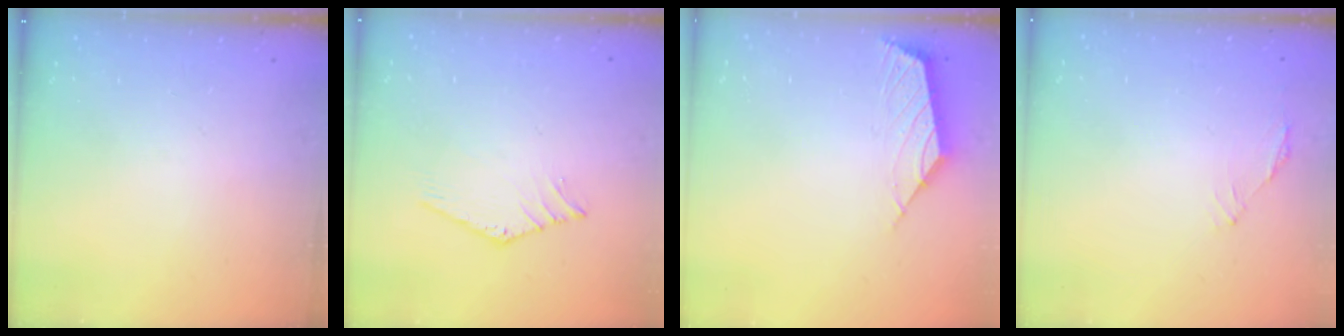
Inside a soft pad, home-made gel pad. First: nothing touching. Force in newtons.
{"total": 0.0}
{"total": 2.5, "press": 2.4, "slide": 0.7}
{"total": 1.2, "press": 1.0, "slide": 0.5}